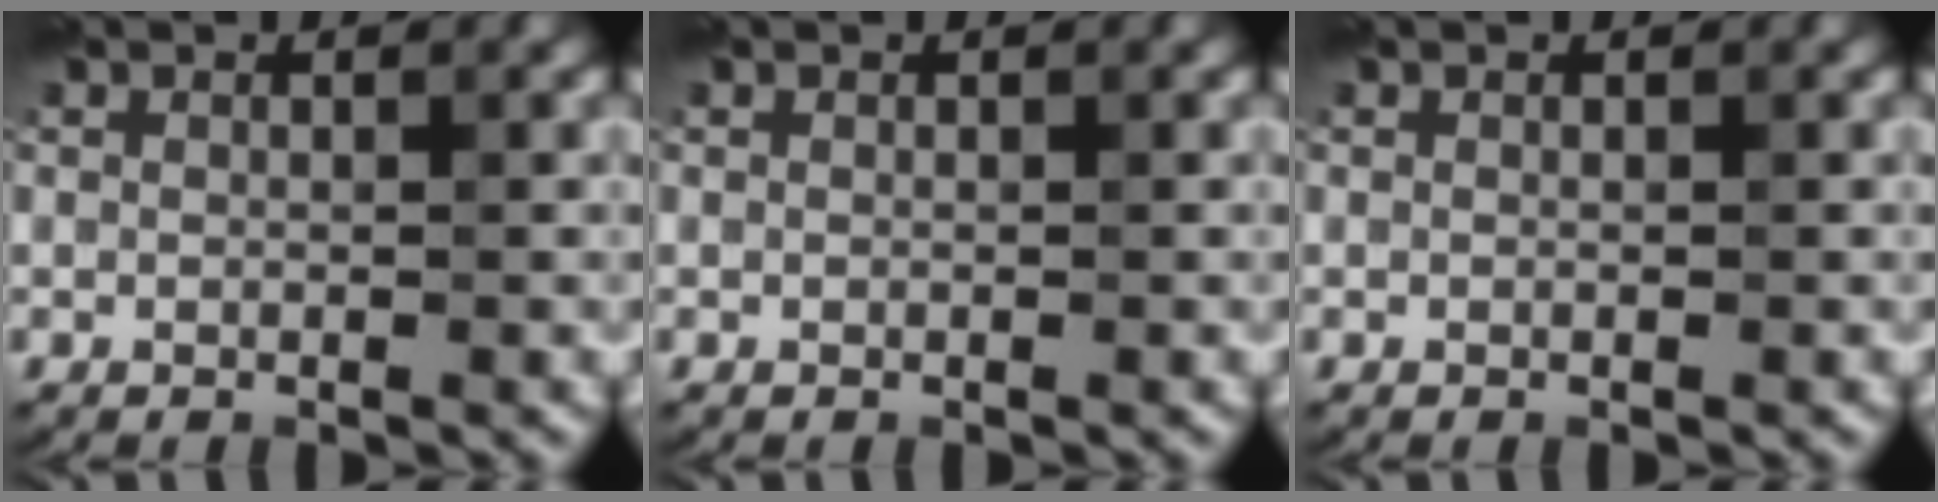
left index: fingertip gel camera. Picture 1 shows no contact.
{"total": 0.0}
{"total": 0.0}